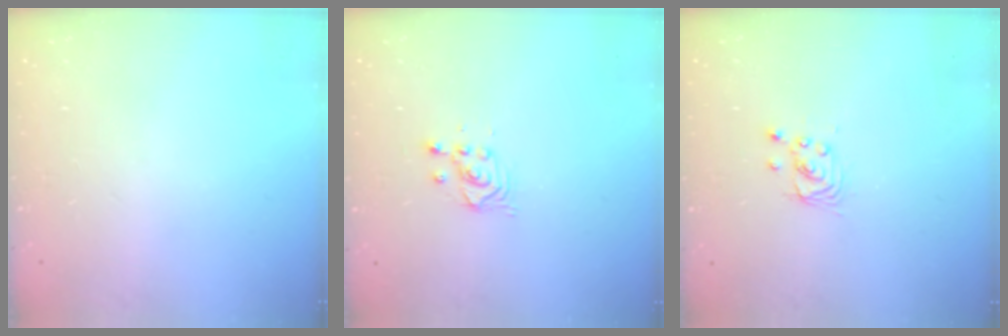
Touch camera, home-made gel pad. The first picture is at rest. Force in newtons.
{"total": 2.5, "press": 2.5, "slide": 0.2}
{"total": 2.8, "press": 2.8, "slide": 0.2}